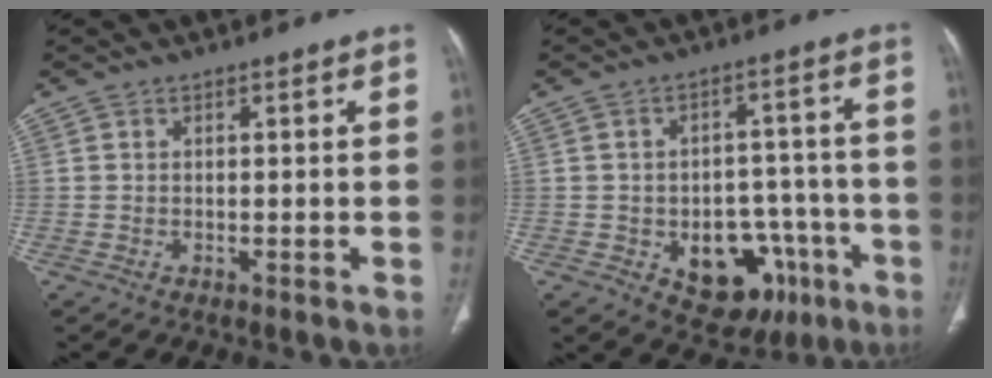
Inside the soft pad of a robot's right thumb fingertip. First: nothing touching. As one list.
[{"total": 14.0, "force": [-5.8, 9.4, 8.6], "torque": [-0.071, 0.041, -0.066]}]